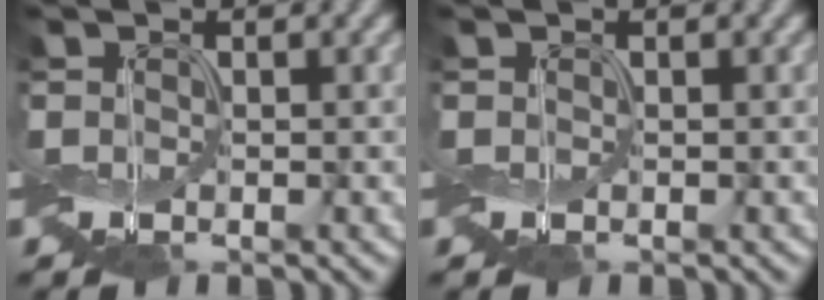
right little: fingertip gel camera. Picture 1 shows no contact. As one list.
[{"total": 0.0}]